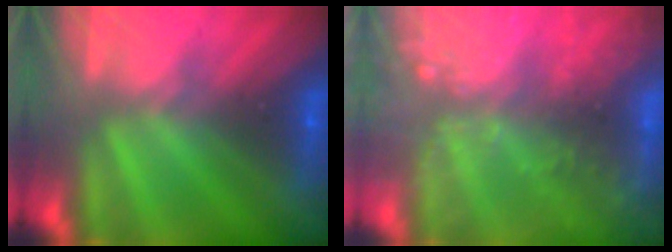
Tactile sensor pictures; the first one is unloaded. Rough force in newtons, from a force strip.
{"total": 7.1}